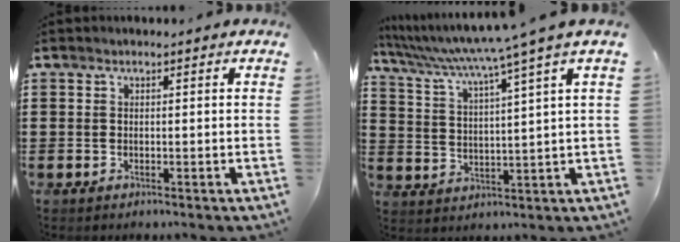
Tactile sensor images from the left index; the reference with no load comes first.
{"total": 5.5, "force": [4.1, -1.4, 3.4], "torque": [-0.085, -0.037, 0.060]}